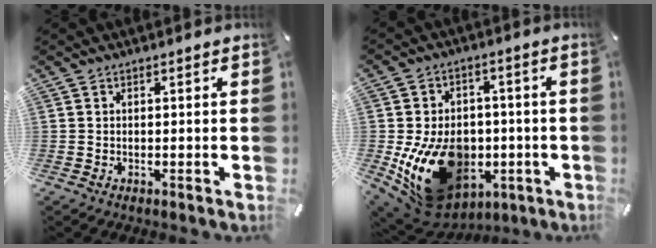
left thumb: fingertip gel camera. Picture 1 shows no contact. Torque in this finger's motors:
{"motor_torque": [1.76, 3.25, 1.27, 0.03, 0.71]}